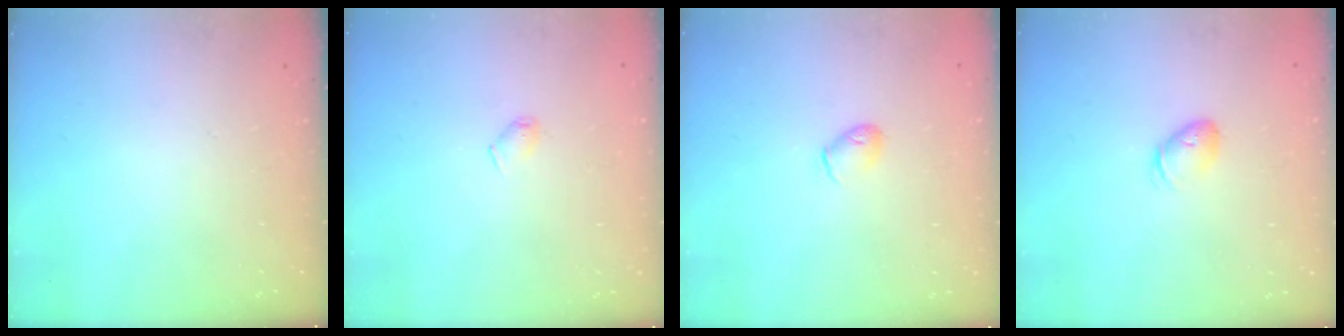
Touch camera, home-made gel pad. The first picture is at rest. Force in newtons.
{"total": 4.2, "press": 4.1, "slide": 0.8}
{"total": 5.3, "press": 5.2, "slide": 1.0}
{"total": 6.4, "press": 6.3, "slide": 1.0}